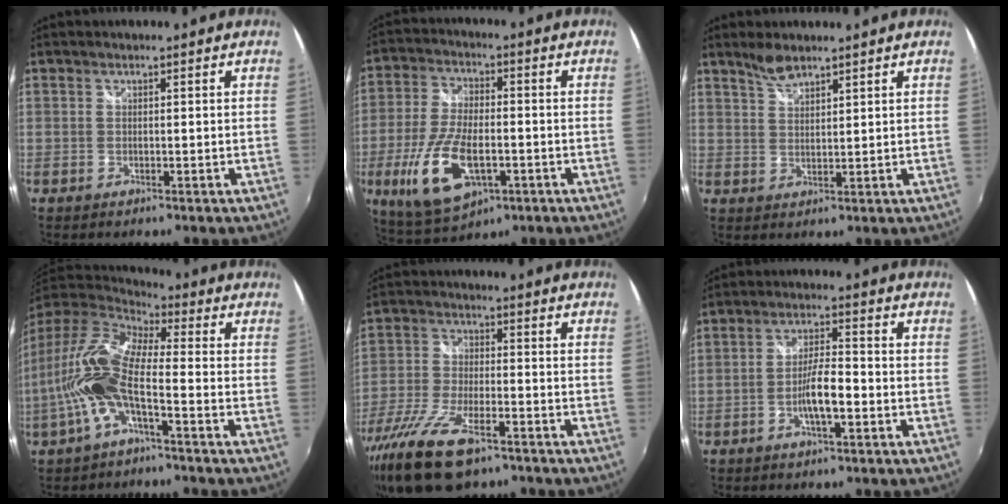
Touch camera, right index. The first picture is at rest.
{"total": 14.4, "force": [-4.7, 6.5, 12.0], "torque": [-0.255, -0.013, -0.078]}
{"total": 3.7, "force": [3.2, 0.9, 1.7], "torque": [-0.029, 0.005, 0.062]}
{"total": 15.3, "force": [-4.1, 4.5, 14.1], "torque": [-0.284, -0.004, -0.086]}
{"total": 15.9, "force": [-10.7, 5.8, 10.2], "torque": [-0.226, -0.042, -0.201]}
{"total": 6.1, "force": [-2.4, 1.2, 5.5], "torque": [-0.104, 0.003, -0.042]}